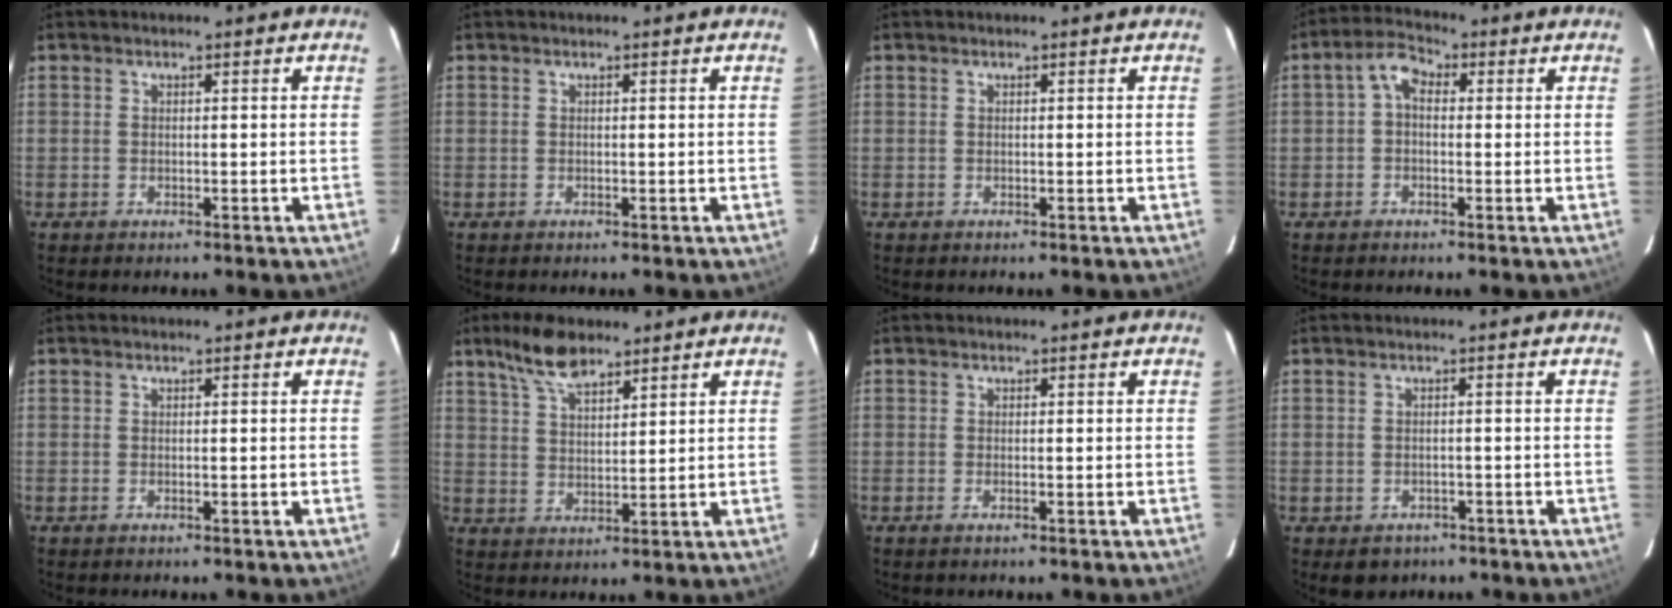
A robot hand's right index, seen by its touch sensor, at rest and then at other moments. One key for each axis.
{"total": 0.0}
{"total": 0.0}
{"total": 3.8, "fx": 0.1, "fy": 2.7, "fz": 2.6, "tx": -0.051, "ty": 0.018, "tz": -0.002}
{"total": 0.0}
{"total": 8.1, "fx": 6.0, "fy": 2.9, "fz": 4.6, "tx": -0.087, "ty": 0.016, "tz": 0.115}
{"total": 0.8, "fx": -0.4, "fy": -0.2, "fz": 0.6, "tx": -0.012, "ty": 0.000, "tz": -0.008}
{"total": 4.1, "fx": -2.8, "fy": 2.8, "fz": 1.3, "tx": -0.029, "ty": -0.005, "tz": -0.027}